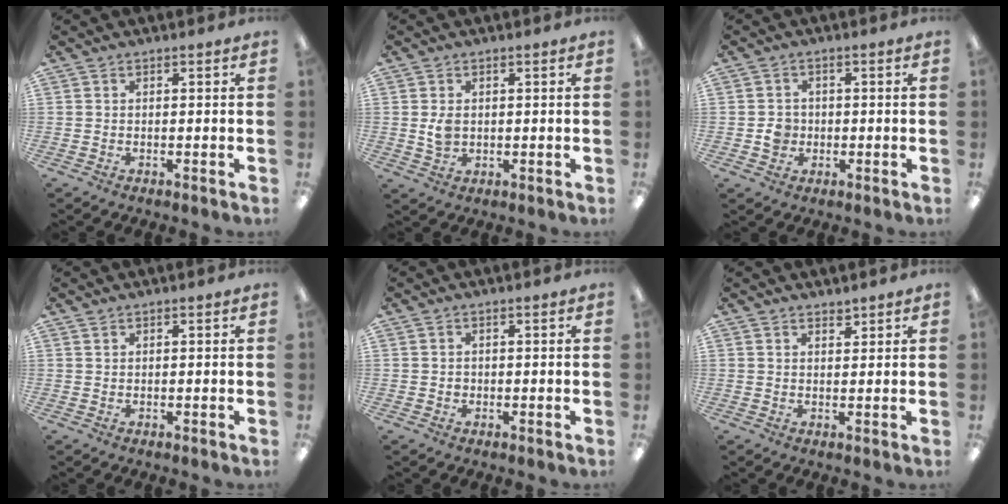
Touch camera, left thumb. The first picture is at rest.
{"total": 3.6, "force": [0.5, 2.6, 2.5], "torque": [-0.048, -0.001, 0.005]}
{"total": 3.8, "force": [-0.5, 3.5, 1.5], "torque": [-0.020, 0.003, -0.010]}
{"total": 0.7, "force": [0.5, 0.4, 0.1], "torque": [-0.004, 0.000, 0.011]}
{"total": 0.7, "force": [0.0, 0.7, 0.1], "torque": [-0.003, 0.003, -0.001]}
{"total": 1.8, "force": [1.7, 0.6, 0.1], "torque": [0.006, -0.007, 0.031]}